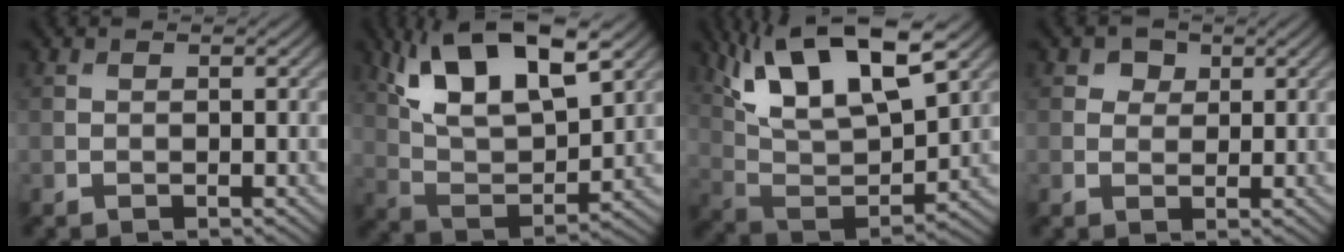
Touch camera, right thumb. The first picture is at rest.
{"total": 15.1, "force": [8.6, 5.9, 11.0], "torque": [-0.220, 0.007, 0.150]}
{"total": 16.9, "force": [9.7, 6.3, 12.3], "torque": [-0.255, 0.015, 0.162]}
{"total": 2.2, "force": [1.0, 1.8, 0.8], "torque": [-0.011, -0.001, 0.014]}